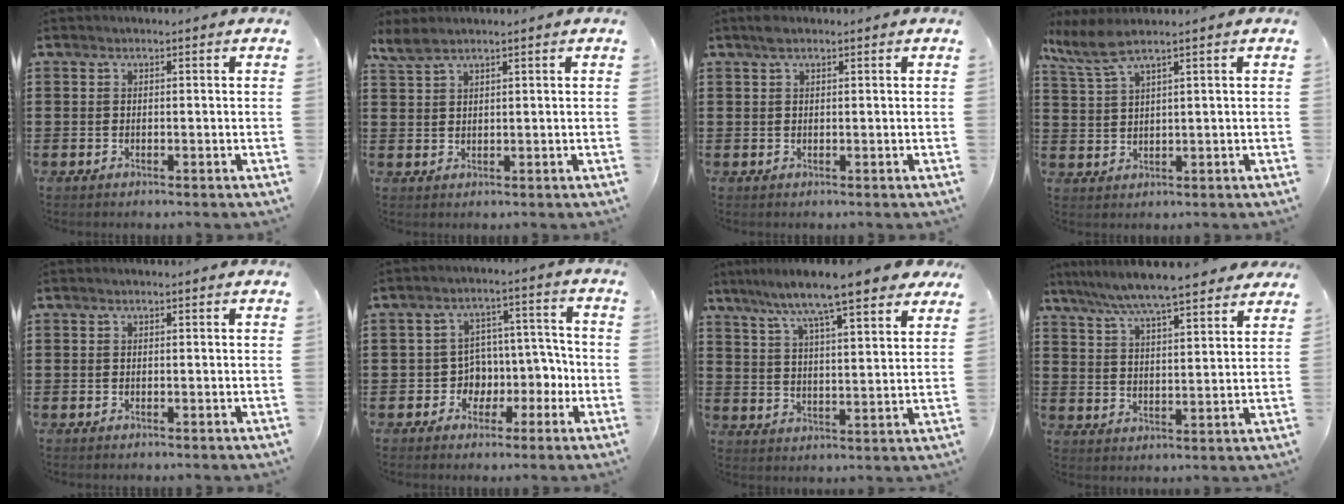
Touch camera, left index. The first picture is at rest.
{"total": 2.4, "force": [1.8, 0.5, 1.4], "torque": [-0.033, 0.002, 0.033]}
{"total": 1.4, "force": [0.9, 0.5, 1.0], "torque": [-0.021, 0.004, 0.016]}
{"total": 4.1, "force": [2.9, 0.3, 2.8], "torque": [-0.067, -0.001, 0.050]}
{"total": 0.0}
{"total": 5.5, "force": [-1.2, 5.2, 1.0], "torque": [-0.035, -0.004, -0.020]}
{"total": 9.6, "force": [8.1, 0.5, 5.1], "torque": [-0.124, -0.039, 0.132]}
{"total": 6.7, "force": [6.2, 0.1, 2.7], "torque": [-0.077, -0.028, 0.106]}